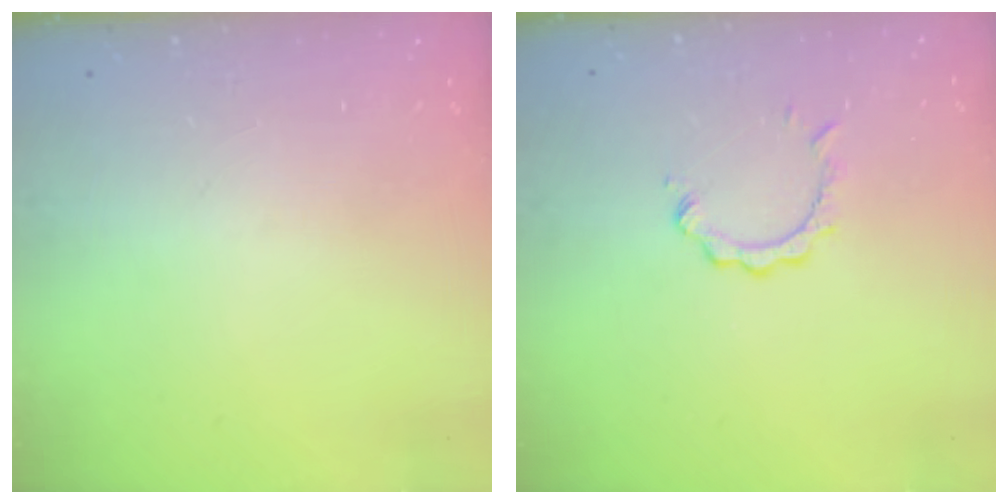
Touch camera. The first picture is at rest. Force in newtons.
{"total": 3.6, "press": 3.6, "slide": 0.4}